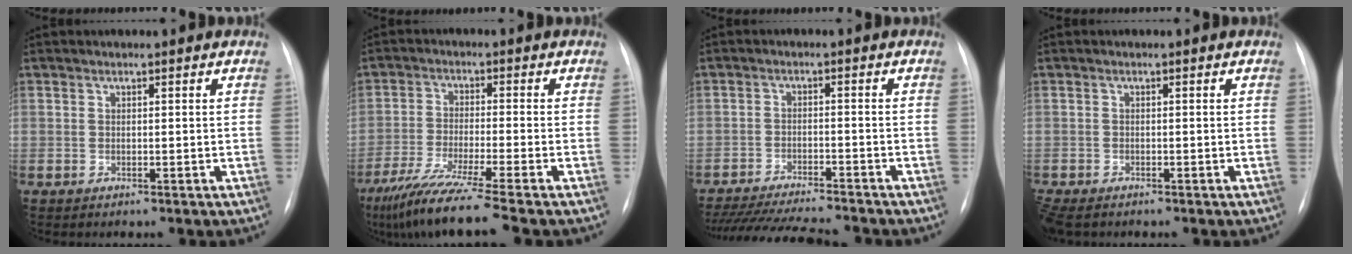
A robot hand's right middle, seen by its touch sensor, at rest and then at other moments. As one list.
[{"total": 12.3, "force": [-9.4, -1.5, 7.7], "torque": [-0.134, -0.049, -0.158]}, {"total": 15.5, "force": [-14.1, 1.3, 6.4], "torque": [-0.116, -0.026, -0.209]}, {"total": 4.2, "force": [-3.2, 1.8, 2.1], "torque": [-0.040, -0.010, -0.053]}]